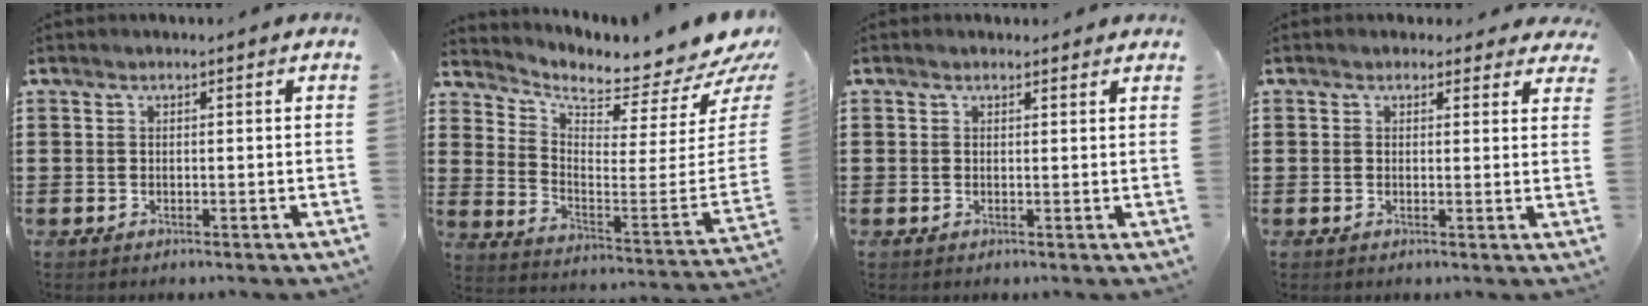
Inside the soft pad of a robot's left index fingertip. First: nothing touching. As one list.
[{"total": 4.6, "force": [4.1, 0.8, 1.9], "torque": [-0.039, -0.069, 0.061]}, {"total": 1.3, "force": [1.0, 0.8, 0.0], "torque": [-0.003, 0.005, 0.019]}, {"total": 2.0, "force": [1.6, 1.2, 0.2], "torque": [-0.003, 0.003, 0.028]}]